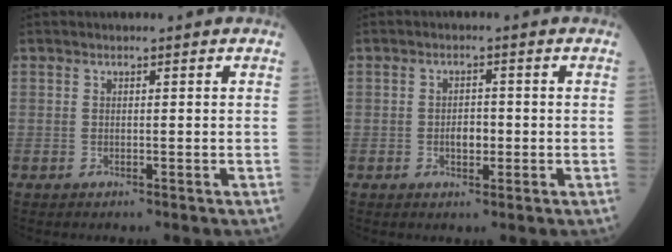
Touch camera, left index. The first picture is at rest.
{"total": 2.7, "force": [-0.7, 1.5, 2.0], "torque": [-0.033, 0.001, -0.011]}